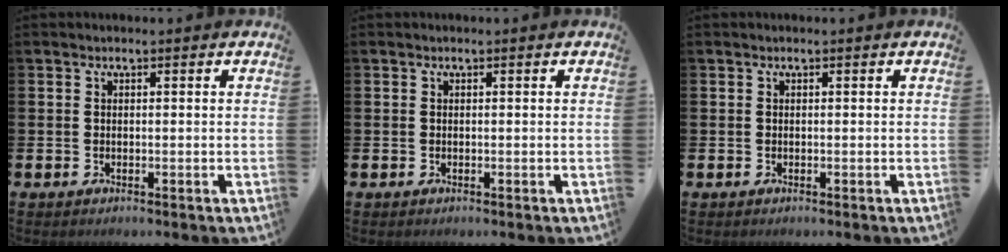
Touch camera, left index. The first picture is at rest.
{"total": 0.0}
{"total": 0.0}